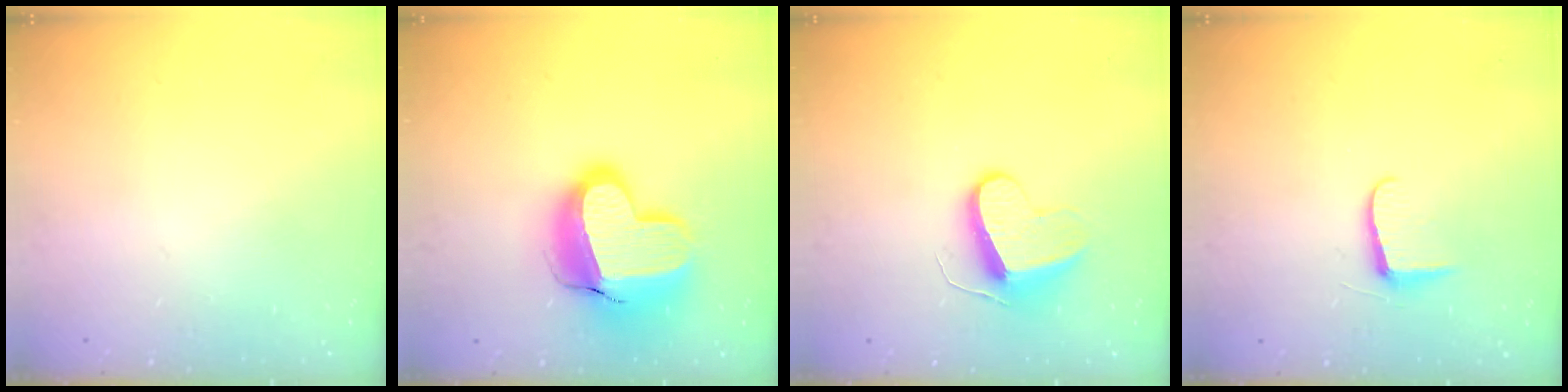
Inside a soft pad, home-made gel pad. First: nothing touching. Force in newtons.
{"total": 19.2, "press": 19.2, "slide": 1.5}
{"total": 10.9, "press": 10.9, "slide": 0.7}
{"total": 5.6, "press": 5.6, "slide": 0.7}